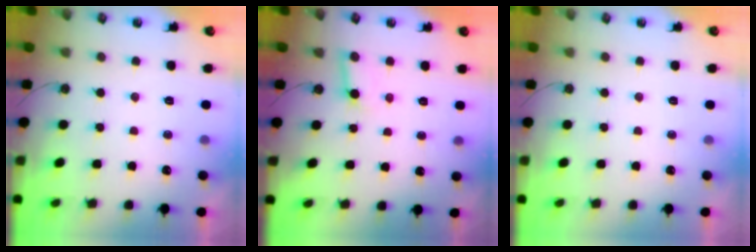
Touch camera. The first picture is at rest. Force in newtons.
{"total": 3.9, "press": 3.9, "slide": 0.2}
{"total": 0.0}